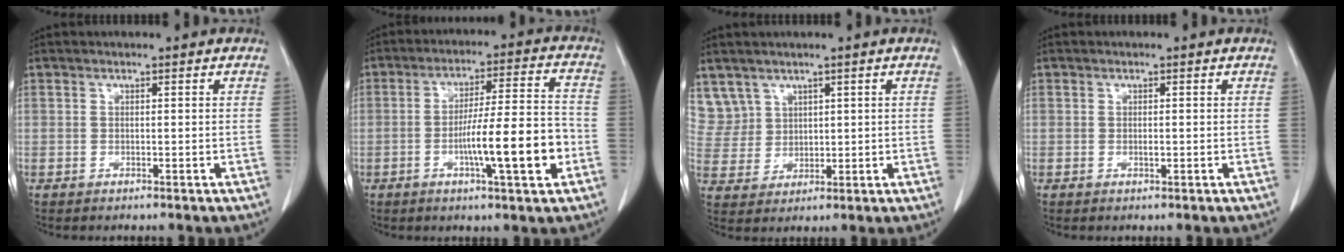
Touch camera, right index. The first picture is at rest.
{"total": 12.2, "force": [-3.6, 0.8, 11.7], "torque": [-0.187, 0.006, -0.055]}
{"total": 6.8, "force": [4.3, 5.3, 0.0], "torque": [0.000, 0.016, 0.102]}
{"total": 0.7, "force": [0.0, 0.3, 0.6], "torque": [-0.009, 0.001, 0.003]}